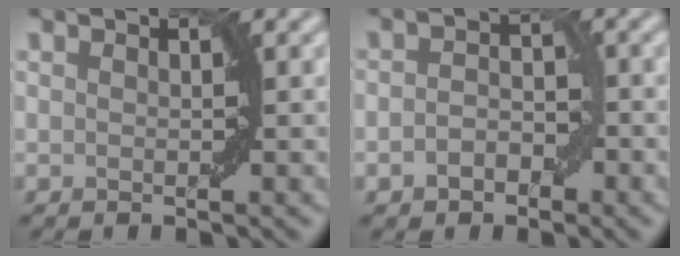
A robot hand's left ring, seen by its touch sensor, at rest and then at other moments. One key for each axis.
{"total": 2.8, "fx": -1.1, "fy": 1.9, "fz": 1.7, "tx": -0.027, "ty": 0.005, "tz": -0.022}